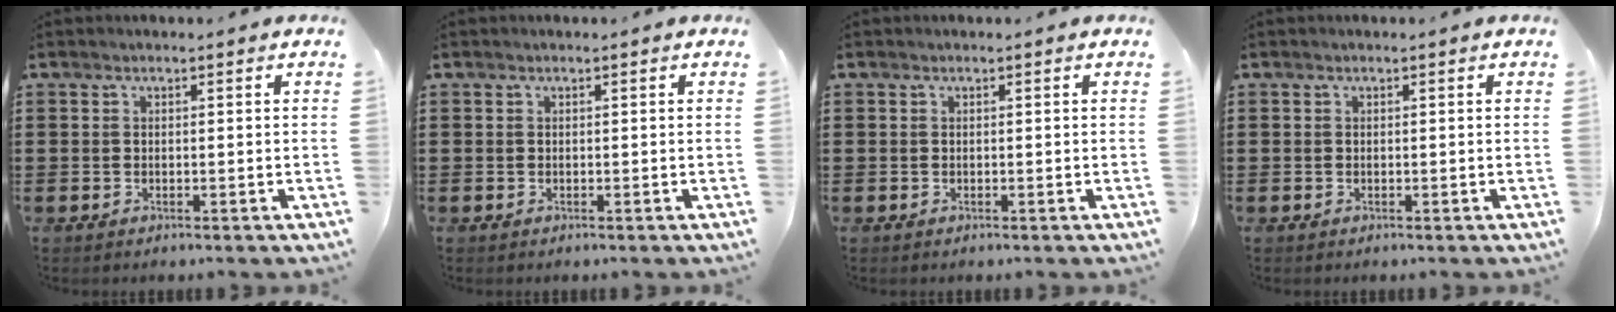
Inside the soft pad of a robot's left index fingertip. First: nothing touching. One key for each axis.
{"total": 0.0}
{"total": 0.0}
{"total": 0.0}